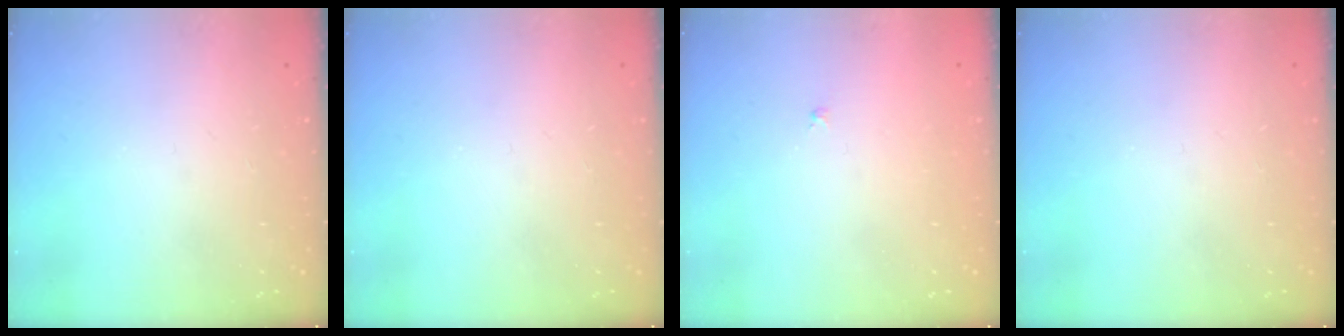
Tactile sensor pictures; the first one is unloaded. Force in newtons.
{"total": 0.0}
{"total": 1.0, "press": 0.9, "slide": 0.3}
{"total": 0.0}